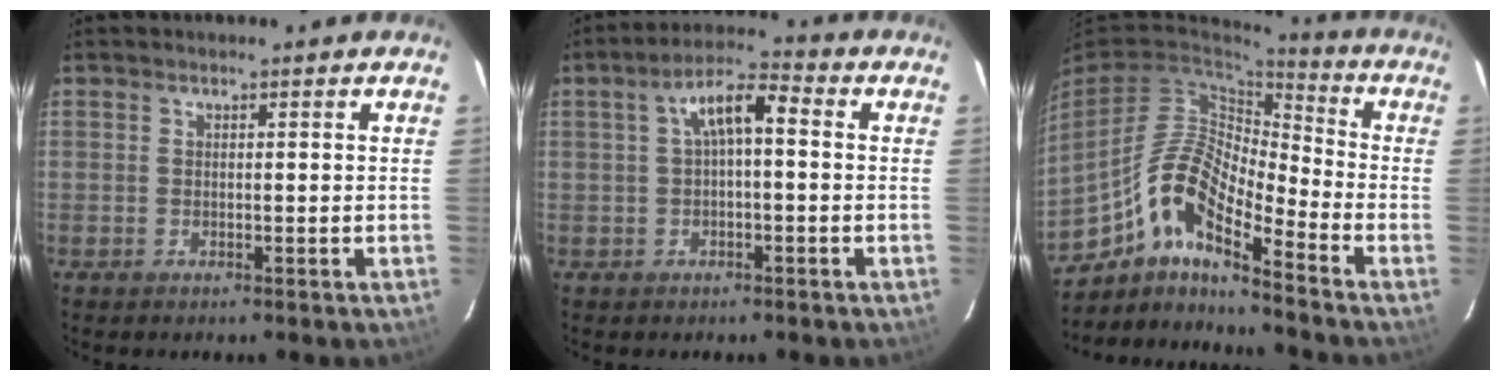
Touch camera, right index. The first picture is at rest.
{"total": 6.4, "force": [0.4, 2.2, 6.0], "torque": [-0.112, 0.024, 0.011]}
{"total": 12.5, "force": [-7.7, 3.0, 9.3], "torque": [-0.171, -0.001, -0.157]}